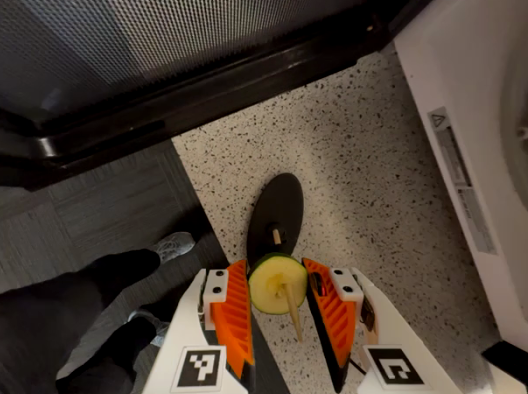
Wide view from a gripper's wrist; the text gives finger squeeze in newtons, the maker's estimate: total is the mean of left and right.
{"total": 9.5, "left": 9.5, "right": 9.5}